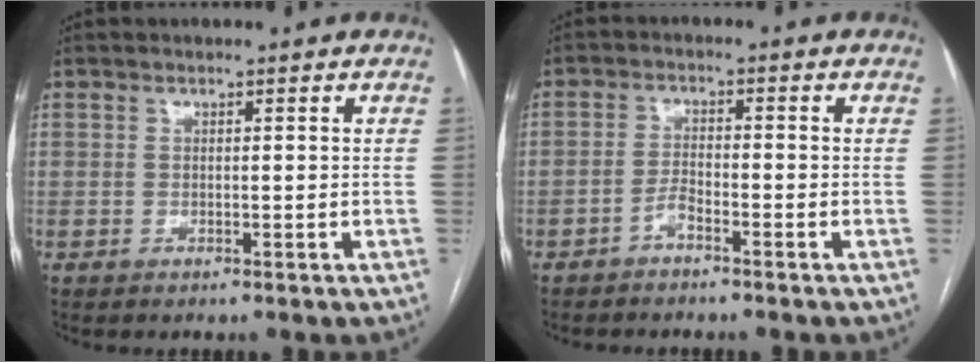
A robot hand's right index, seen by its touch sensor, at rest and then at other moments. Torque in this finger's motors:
{"motor_torque": [0.05, 0.02, -0.16, -0.03]}